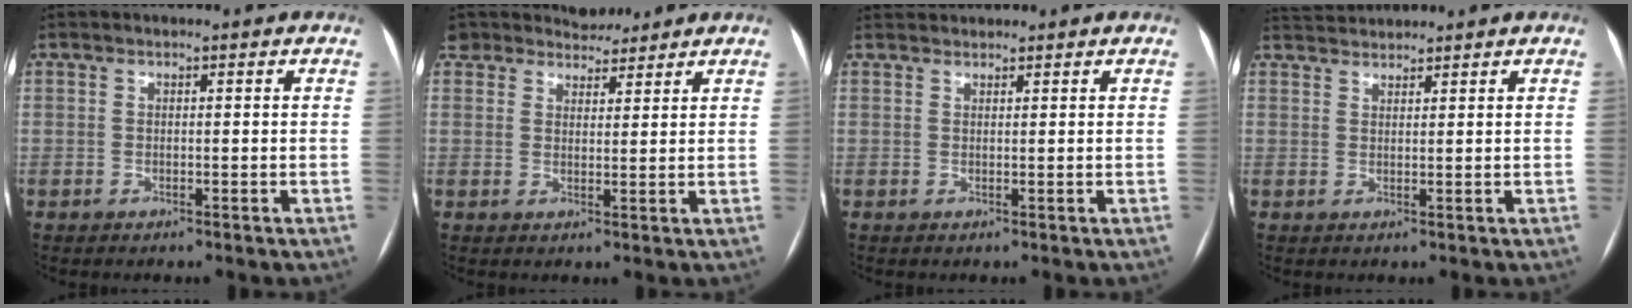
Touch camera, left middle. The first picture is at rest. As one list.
[{"total": 6.5, "force": [6.2, 2.1, -0.2], "torque": [0.013, 0.016, 0.097]}, {"total": 2.0, "force": [2.0, 0.1, -0.2], "torque": [-0.004, 0.028, 0.042]}, {"total": 4.0, "force": [4.0, -0.2, 0.2], "torque": [-0.008, 0.030, 0.077]}]